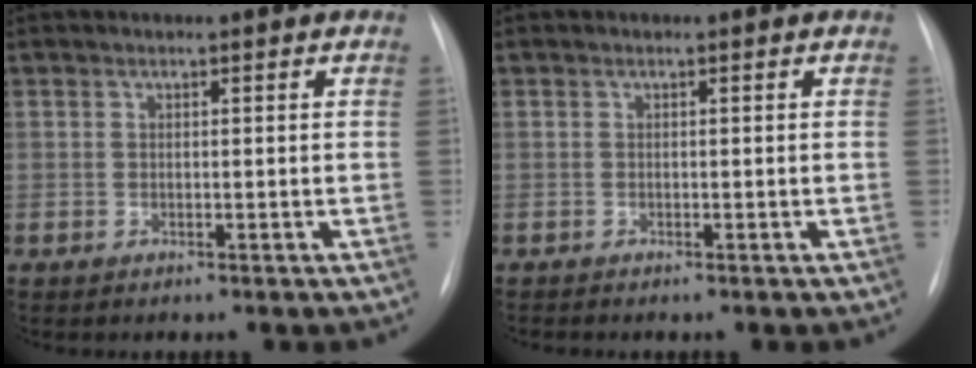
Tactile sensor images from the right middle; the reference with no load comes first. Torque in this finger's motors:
{"motor_torque": [-1.02, -0.38, 0.01, 0.02]}